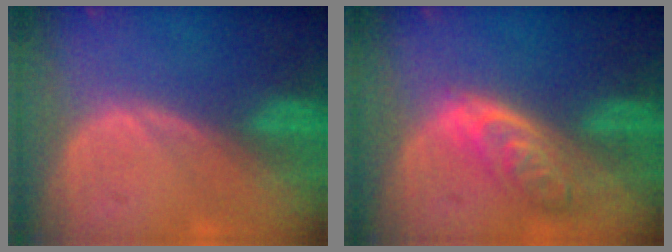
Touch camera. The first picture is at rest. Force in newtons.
{"total": 6.2, "press": 5.7, "slide": 2.6}